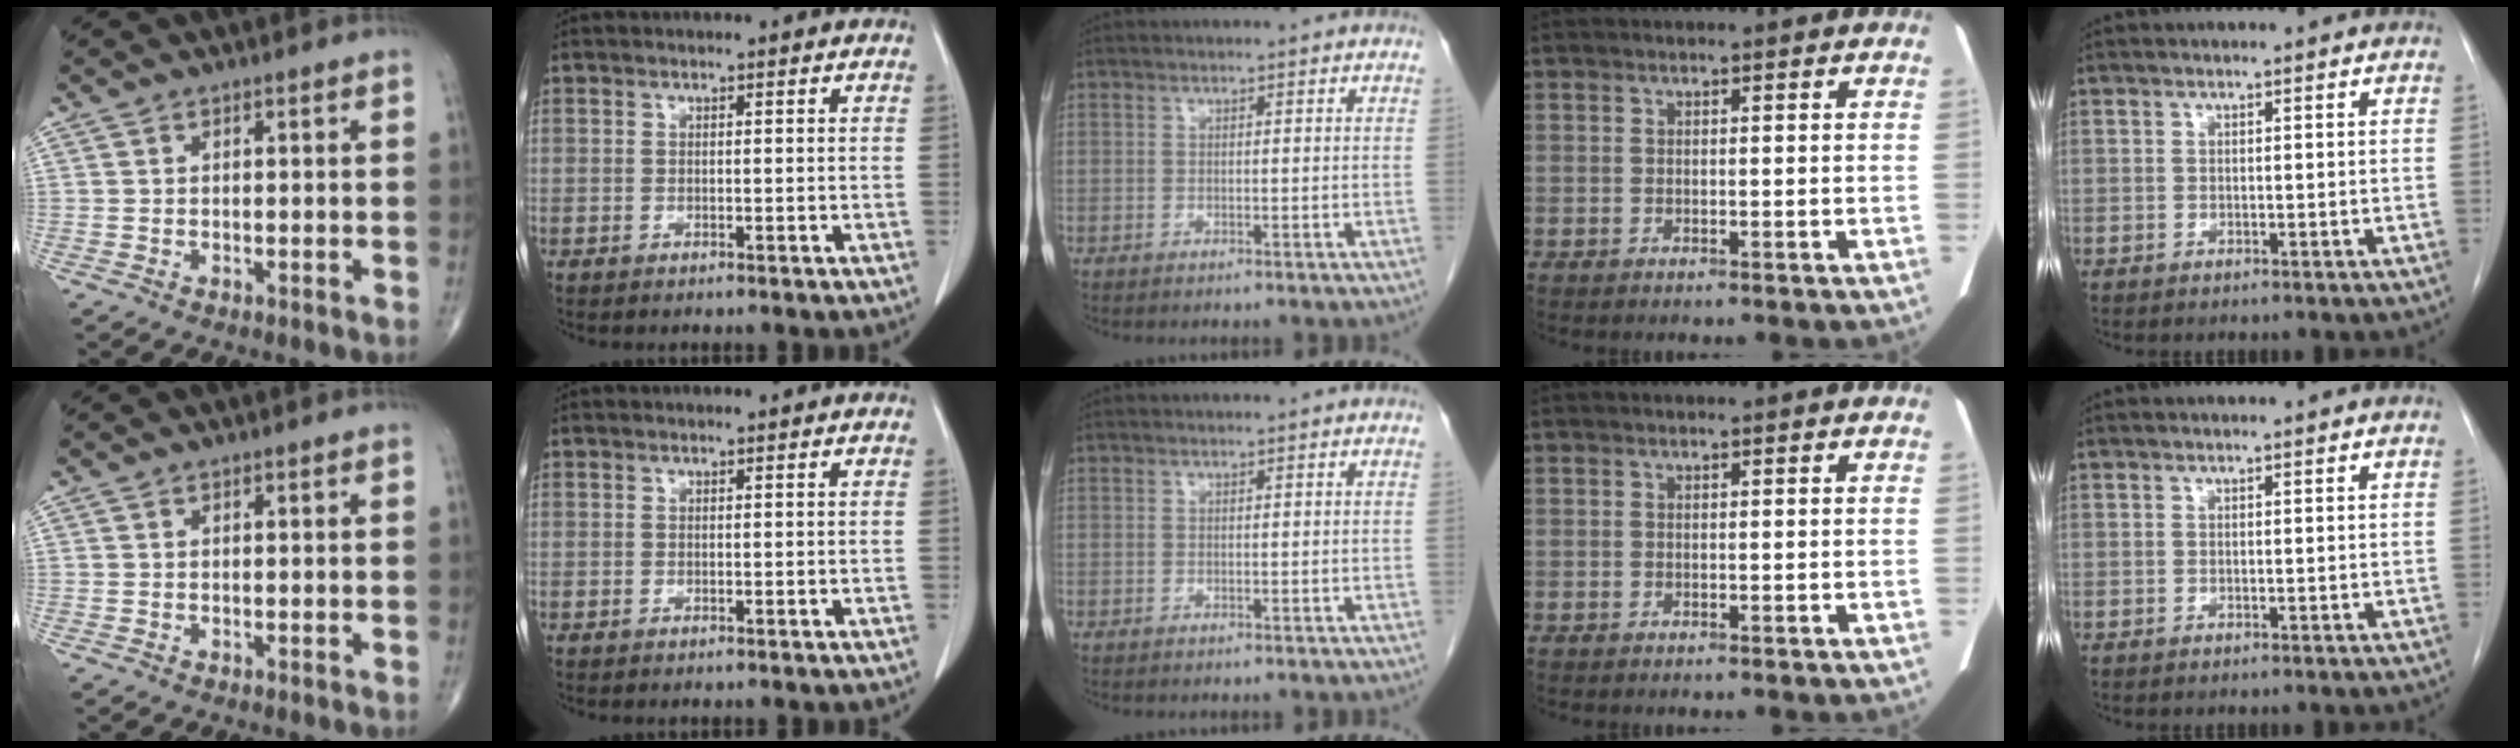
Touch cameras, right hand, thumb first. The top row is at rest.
{}